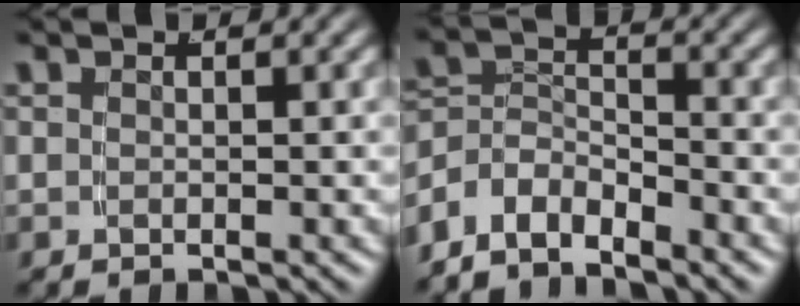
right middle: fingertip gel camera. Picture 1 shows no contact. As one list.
[{"total": 5.9, "force": [-3.2, 4.3, 2.4], "torque": [-0.067, -0.026, -0.053]}]